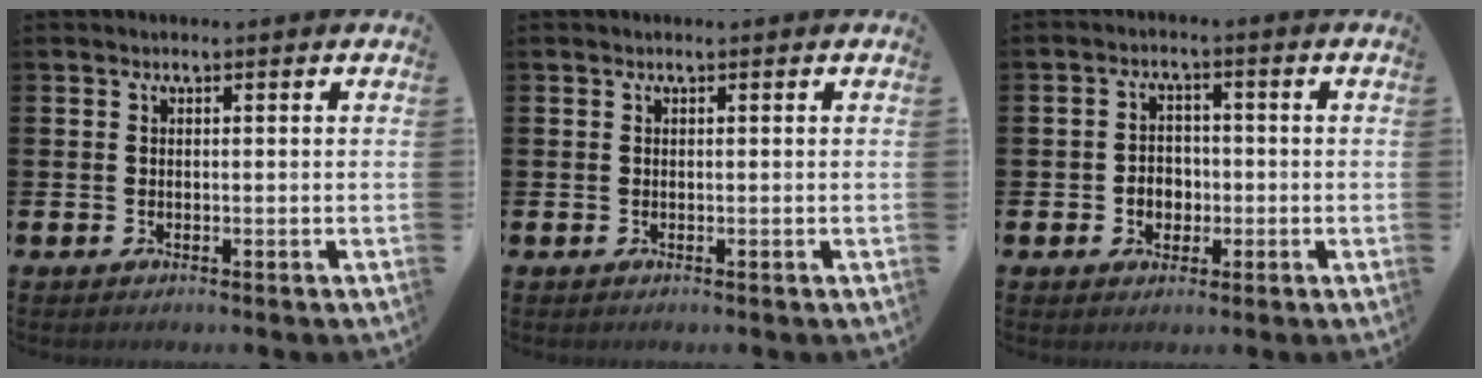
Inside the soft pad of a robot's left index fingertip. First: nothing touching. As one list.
[{"total": 0.0}, {"total": 3.2, "force": [-0.7, 2.8, 1.3], "torque": [-0.022, 0.004, -0.021]}]